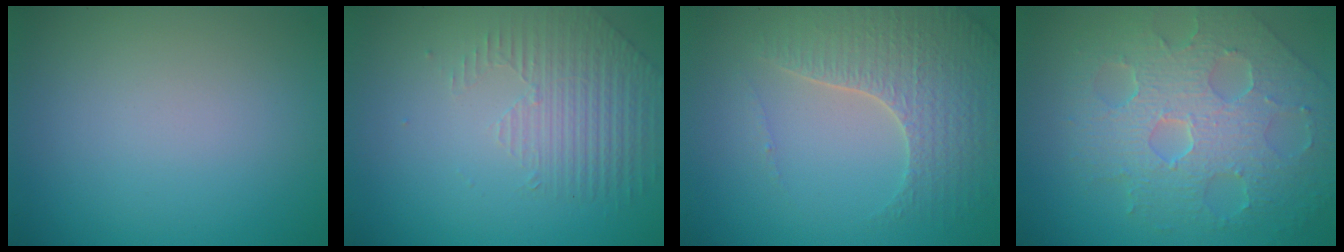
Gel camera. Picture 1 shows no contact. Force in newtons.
{"total": 1.7, "press": 1.3, "slide": 1.1}
{"total": 4.3, "press": 4.0, "slide": 1.5}
{"total": 8.0, "press": 5.6, "slide": 5.7}